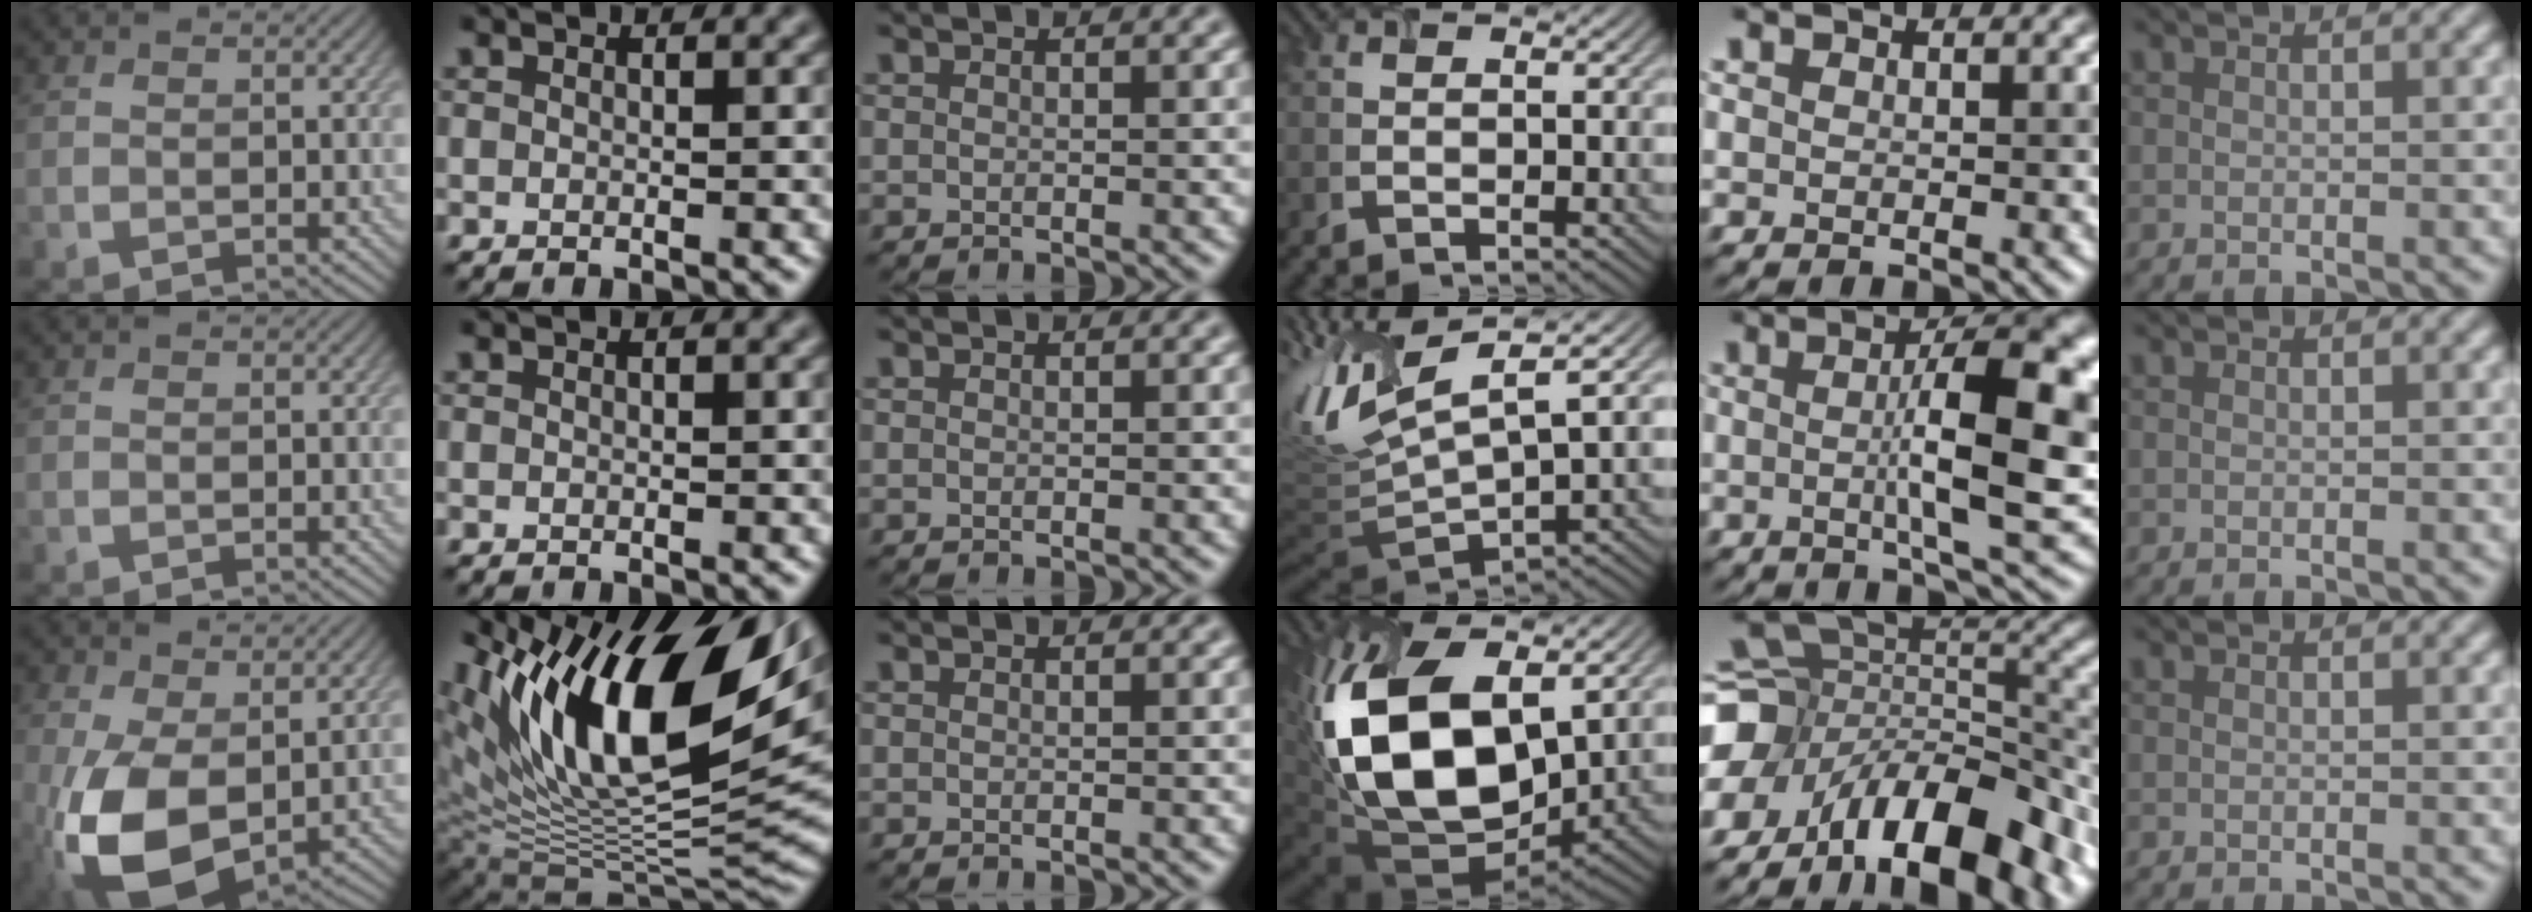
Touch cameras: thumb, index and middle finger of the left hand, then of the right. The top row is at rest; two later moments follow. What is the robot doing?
{"motion": "open", "object": "airpods case & airpods"}